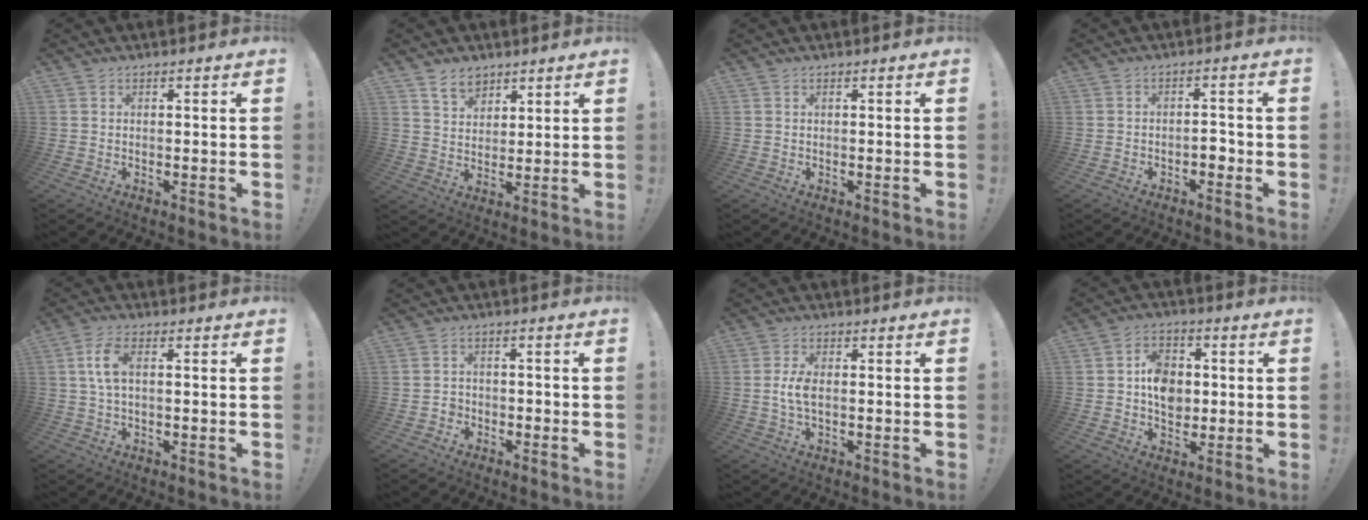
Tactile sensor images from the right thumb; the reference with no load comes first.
{"total": 7.1, "force": [5.2, 4.5, 1.9], "torque": [-0.022, -0.031, 0.096]}
{"total": 0.0}
{"total": 3.3, "force": [-1.8, 1.9, 2.1], "torque": [-0.031, 0.010, -0.033]}
{"total": 6.6, "force": [0.9, 3.0, 5.8], "torque": [-0.117, 0.001, 0.014]}
{"total": 3.1, "force": [-2.0, 2.3, 0.6], "torque": [-0.014, 0.011, -0.035]}
{"total": 4.7, "force": [-0.3, 2.2, 4.1], "torque": [-0.079, 0.008, -0.006]}
{"total": 10.1, "force": [0.4, 8.3, 5.8], "torque": [-0.071, 0.011, 0.013]}